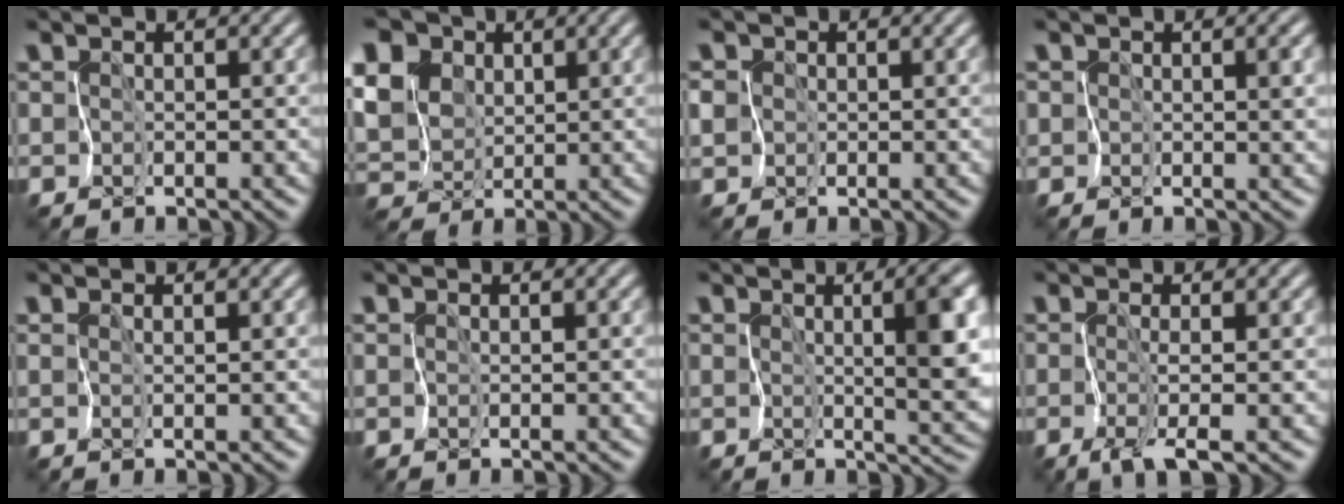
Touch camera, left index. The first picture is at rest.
{"total": 12.4, "force": [5.0, 9.6, 6.0], "torque": [-0.141, 0.030, 0.076]}
{"total": 1.9, "force": [0.0, 1.8, 0.5], "torque": [-0.013, 0.002, 0.001]}
{"total": 2.5, "force": [0.5, 1.4, 2.0], "torque": [-0.024, -0.007, 0.010]}
{"total": 0.6, "force": [0.3, -0.4, 0.3], "torque": [-0.005, -0.005, 0.007]}
{"total": 0.0}
{"total": 7.1, "force": [1.3, 2.1, 6.7], "torque": [-0.094, -0.004, 0.022]}
{"total": 2.3, "force": [-1.2, -0.2, 2.0], "torque": [-0.041, -0.007, -0.024]}